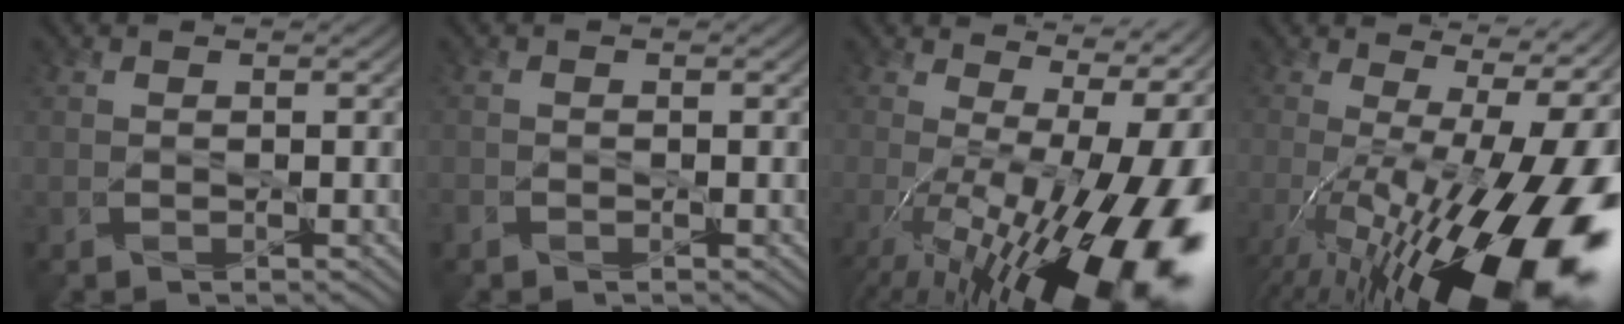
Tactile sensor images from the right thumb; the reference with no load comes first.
{"total": 0.7, "force": [-0.6, 0.4, 0.0], "torque": [-0.001, -0.001, -0.013]}
{"total": 19.3, "force": [-3.4, 8.2, 17.2], "torque": [-0.241, -0.032, -0.040]}
{"total": 20.9, "force": [-5.0, 7.6, 18.8], "torque": [-0.279, -0.029, -0.079]}